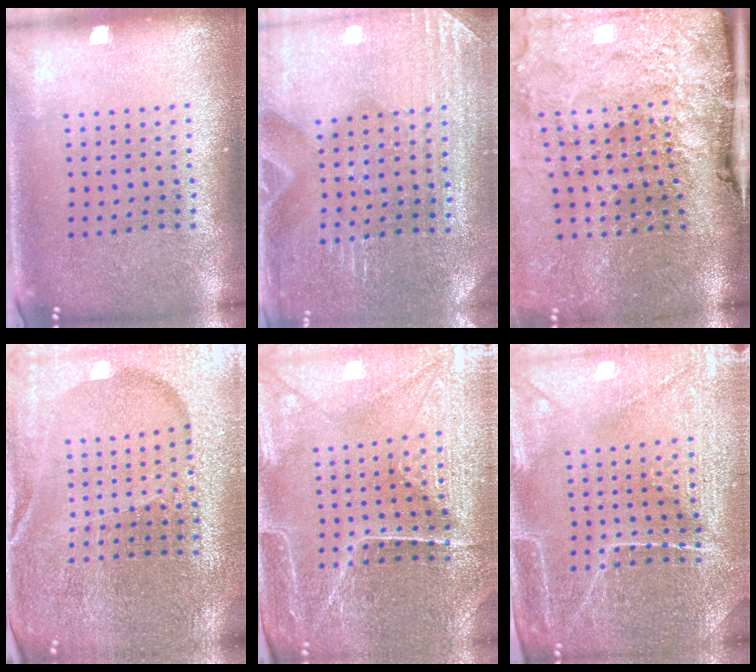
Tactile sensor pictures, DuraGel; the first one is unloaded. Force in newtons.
{"total": 3.0, "press": 3.0, "slide": 0.2}
{"total": 4.9, "press": 3.8, "slide": 3.0}
{"total": 3.7, "press": 3.7, "slide": 0.8}
{"total": 3.4, "press": 3.4, "slide": 0.3}
{"total": 3.8, "press": 3.7, "slide": 0.9}